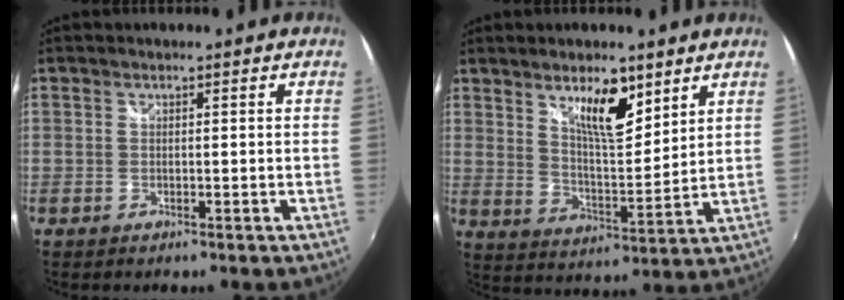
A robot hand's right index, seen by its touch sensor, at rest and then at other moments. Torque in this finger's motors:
{"motor_torque": [0.31, 0.39, 0.36, 0.04]}